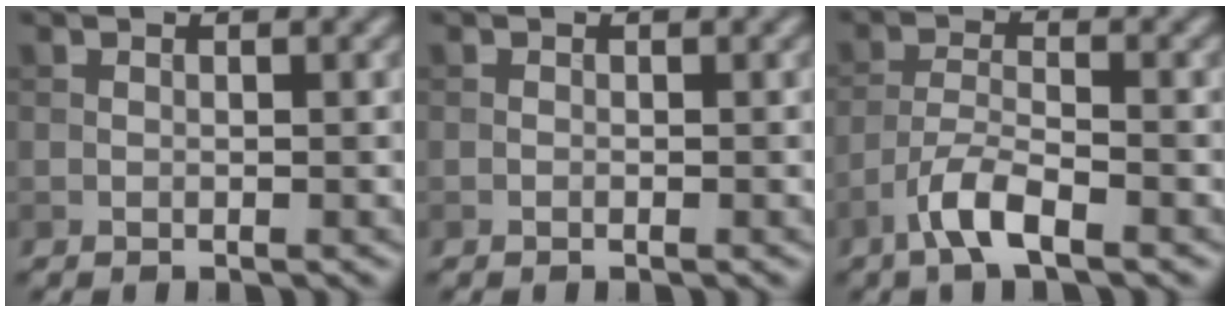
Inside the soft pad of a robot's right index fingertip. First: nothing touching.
{"total": 0.0}
{"total": 4.1, "force": [-2.6, 0.9, 3.0], "torque": [-0.062, 0.005, -0.059]}